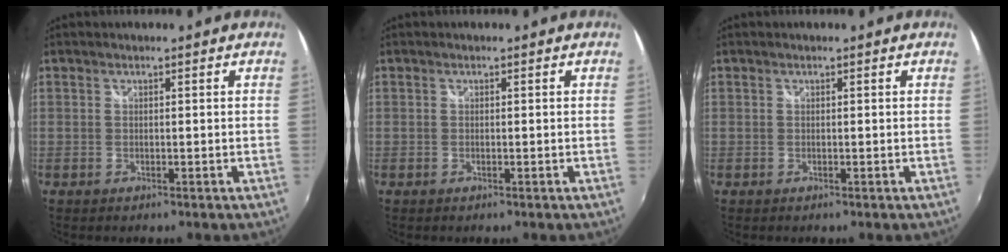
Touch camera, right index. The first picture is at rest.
{"total": 0.0}
{"total": 0.0}